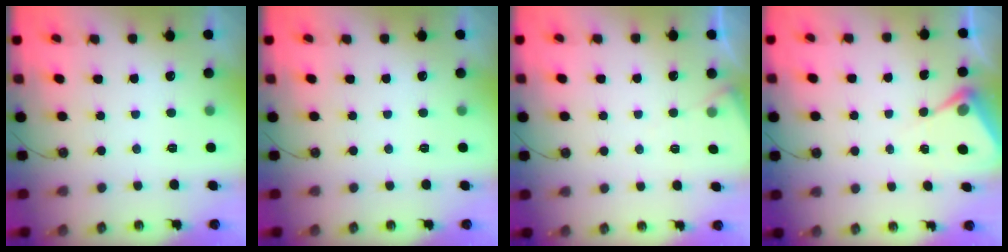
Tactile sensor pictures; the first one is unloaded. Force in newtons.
{"total": 0.0}
{"total": 4.0, "press": 3.9, "slide": 0.6}
{"total": 5.8, "press": 5.8, "slide": 0.3}